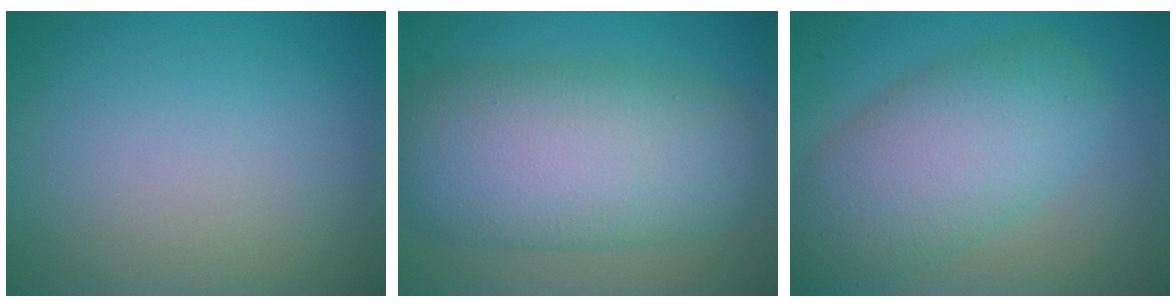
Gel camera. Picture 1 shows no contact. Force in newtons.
{"total": 10.9, "press": 10.9, "slide": 0.1}
{"total": 7.2, "press": 7.2, "slide": 0.0}